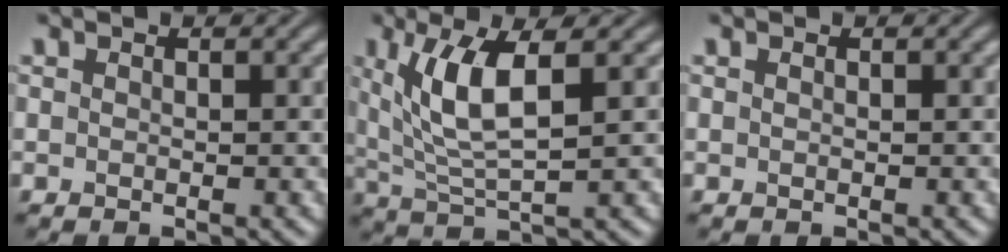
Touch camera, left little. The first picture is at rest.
{"total": 6.2, "force": [1.9, 1.9, 5.6], "torque": [-0.115, -0.003, 0.044]}
{"total": 0.0}